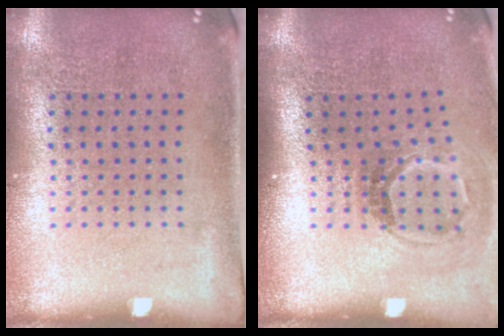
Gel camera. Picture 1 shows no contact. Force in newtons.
{"total": 1.8, "press": 1.2, "slide": 1.4}